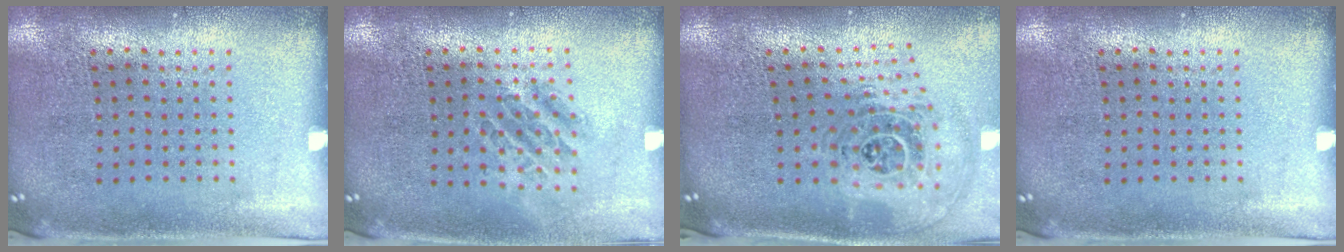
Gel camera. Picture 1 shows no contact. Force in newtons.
{"total": 1.0, "press": 1.0, "slide": 0.4}
{"total": 1.7, "press": 1.4, "slide": 1.0}
{"total": 0.0}